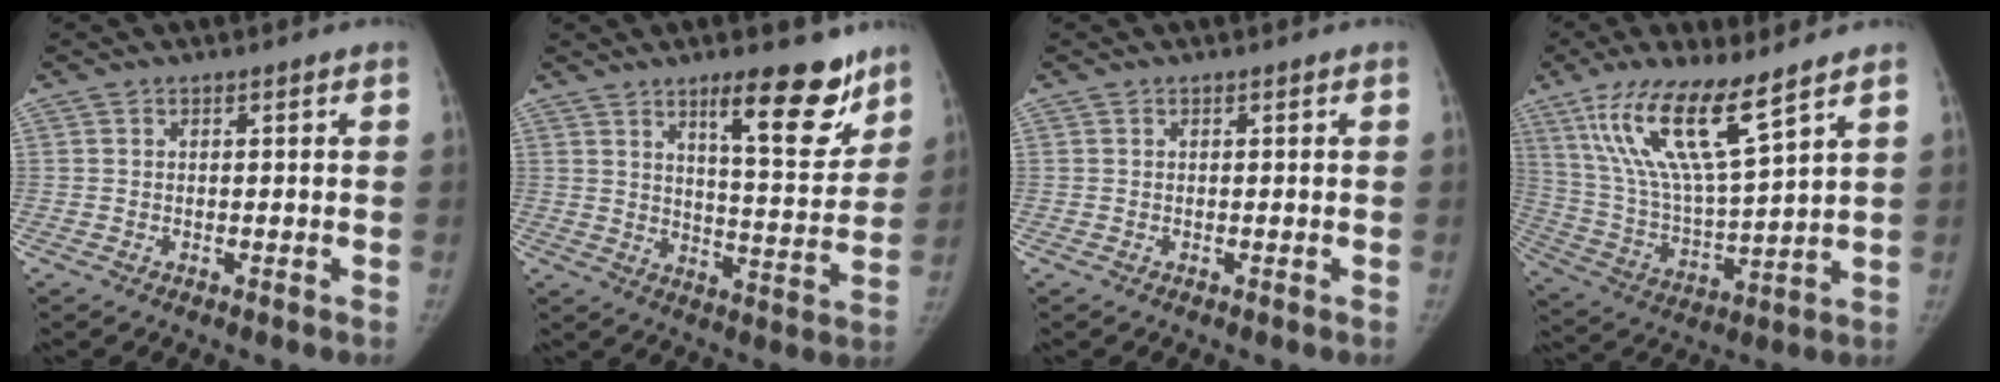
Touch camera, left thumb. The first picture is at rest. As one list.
[{"total": 14.3, "force": [9.3, 3.9, 10.2], "torque": [-0.108, -0.066, 0.142]}, {"total": 0.0}, {"total": 17.2, "force": [10.4, 3.3, 13.3], "torque": [-0.254, -0.052, 0.209]}]